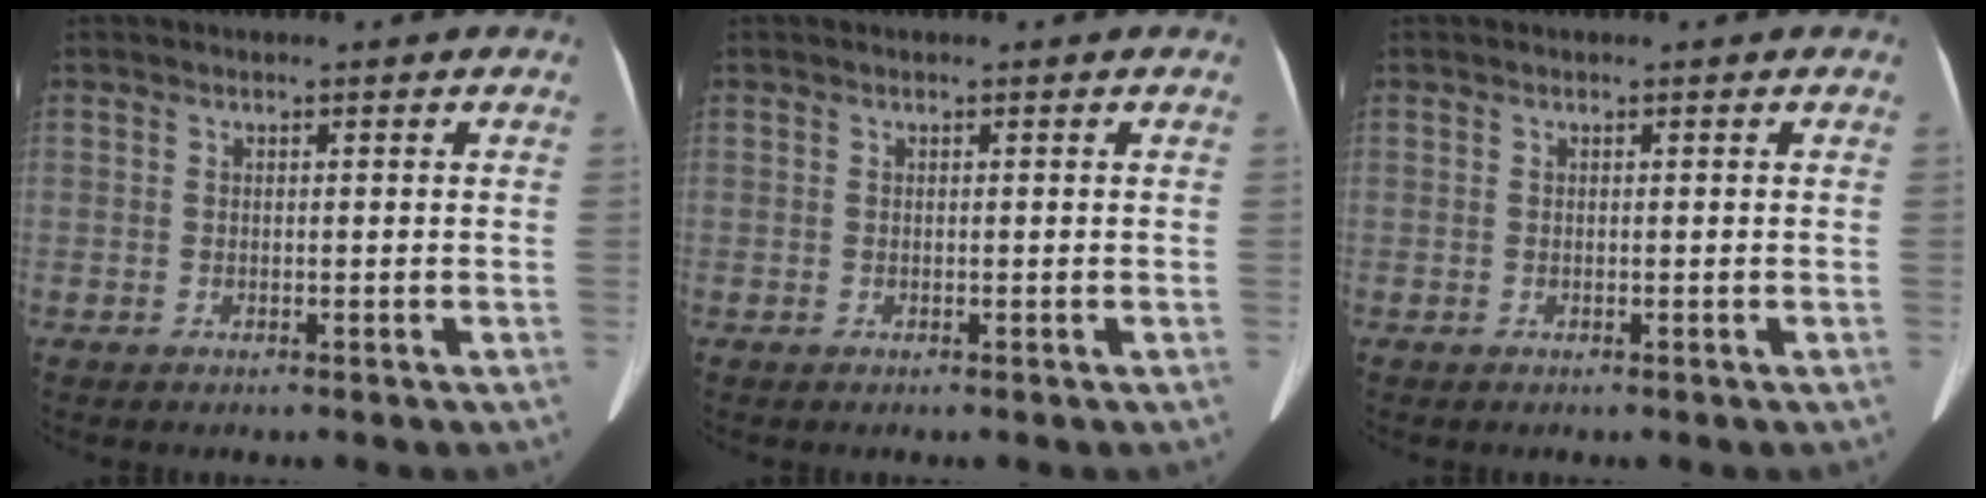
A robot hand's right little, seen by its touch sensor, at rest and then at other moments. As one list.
[{"total": 0.0}, {"total": 0.0}]